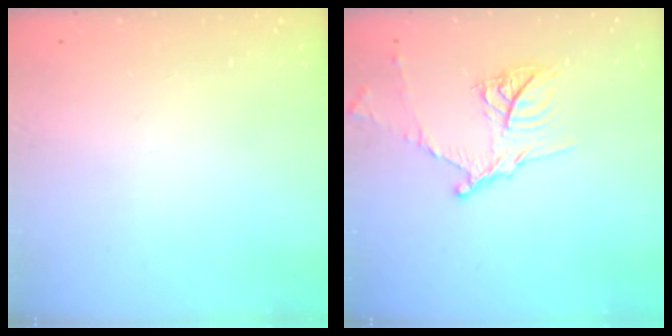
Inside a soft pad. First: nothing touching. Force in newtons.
{"total": 13.6, "press": 13.6, "slide": 1.1}